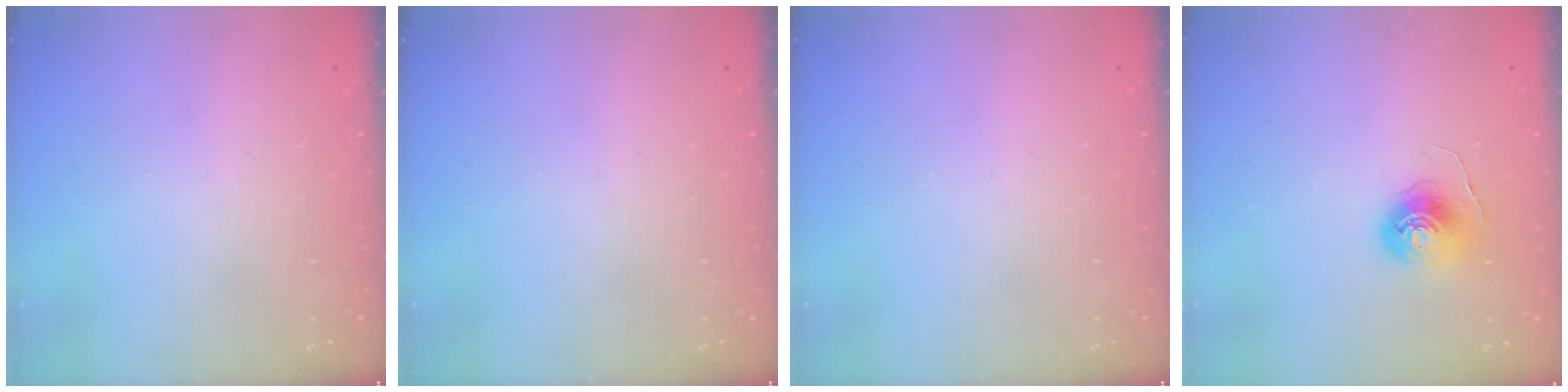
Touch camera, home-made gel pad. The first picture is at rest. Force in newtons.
{"total": 0.0}
{"total": 0.0}
{"total": 7.7, "press": 7.7, "slide": 0.4}